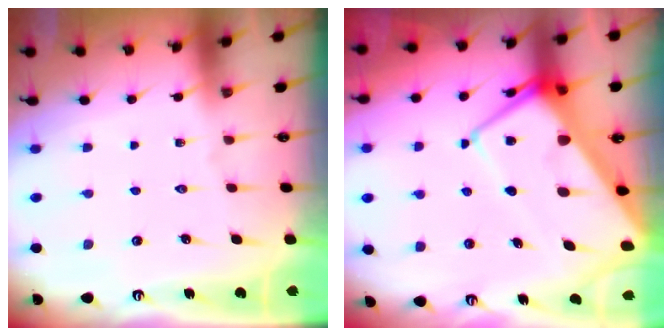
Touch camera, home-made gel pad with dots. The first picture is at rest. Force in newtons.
{"total": 13.5, "press": 13.4, "slide": 1.3}